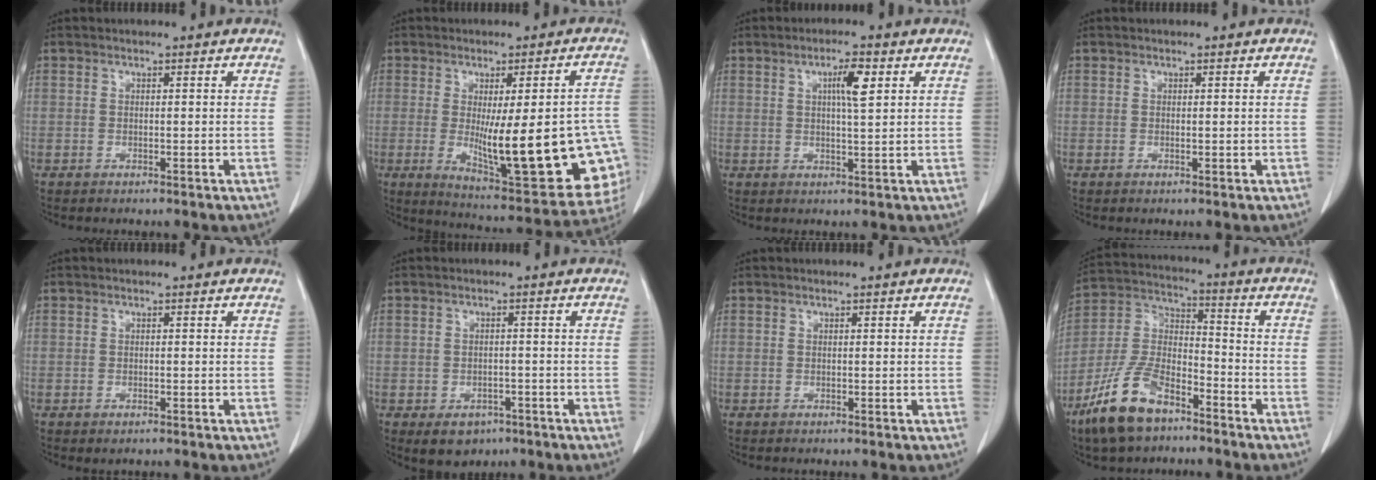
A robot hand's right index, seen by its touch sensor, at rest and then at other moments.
{"total": 23.3, "force": [-4.2, 5.1, 22.4], "torque": [-0.221, -0.008, -0.034]}
{"total": 4.4, "force": [1.7, 0.4, 4.1], "torque": [-0.070, 0.001, 0.027]}
{"total": 0.6, "force": [0.0, 0.1, 0.6], "torque": [-0.011, -0.003, 0.002]}
{"total": 0.5, "force": [-0.3, 0.3, 0.4], "torque": [-0.006, -0.001, 0.002]}
{"total": 4.5, "force": [-2.5, 3.3, 1.8], "torque": [-0.021, 0.002, -0.025]}
{"total": 0.0}
{"total": 13.5, "force": [-8.9, 5.5, 8.5], "torque": [-0.183, -0.002, -0.173]}